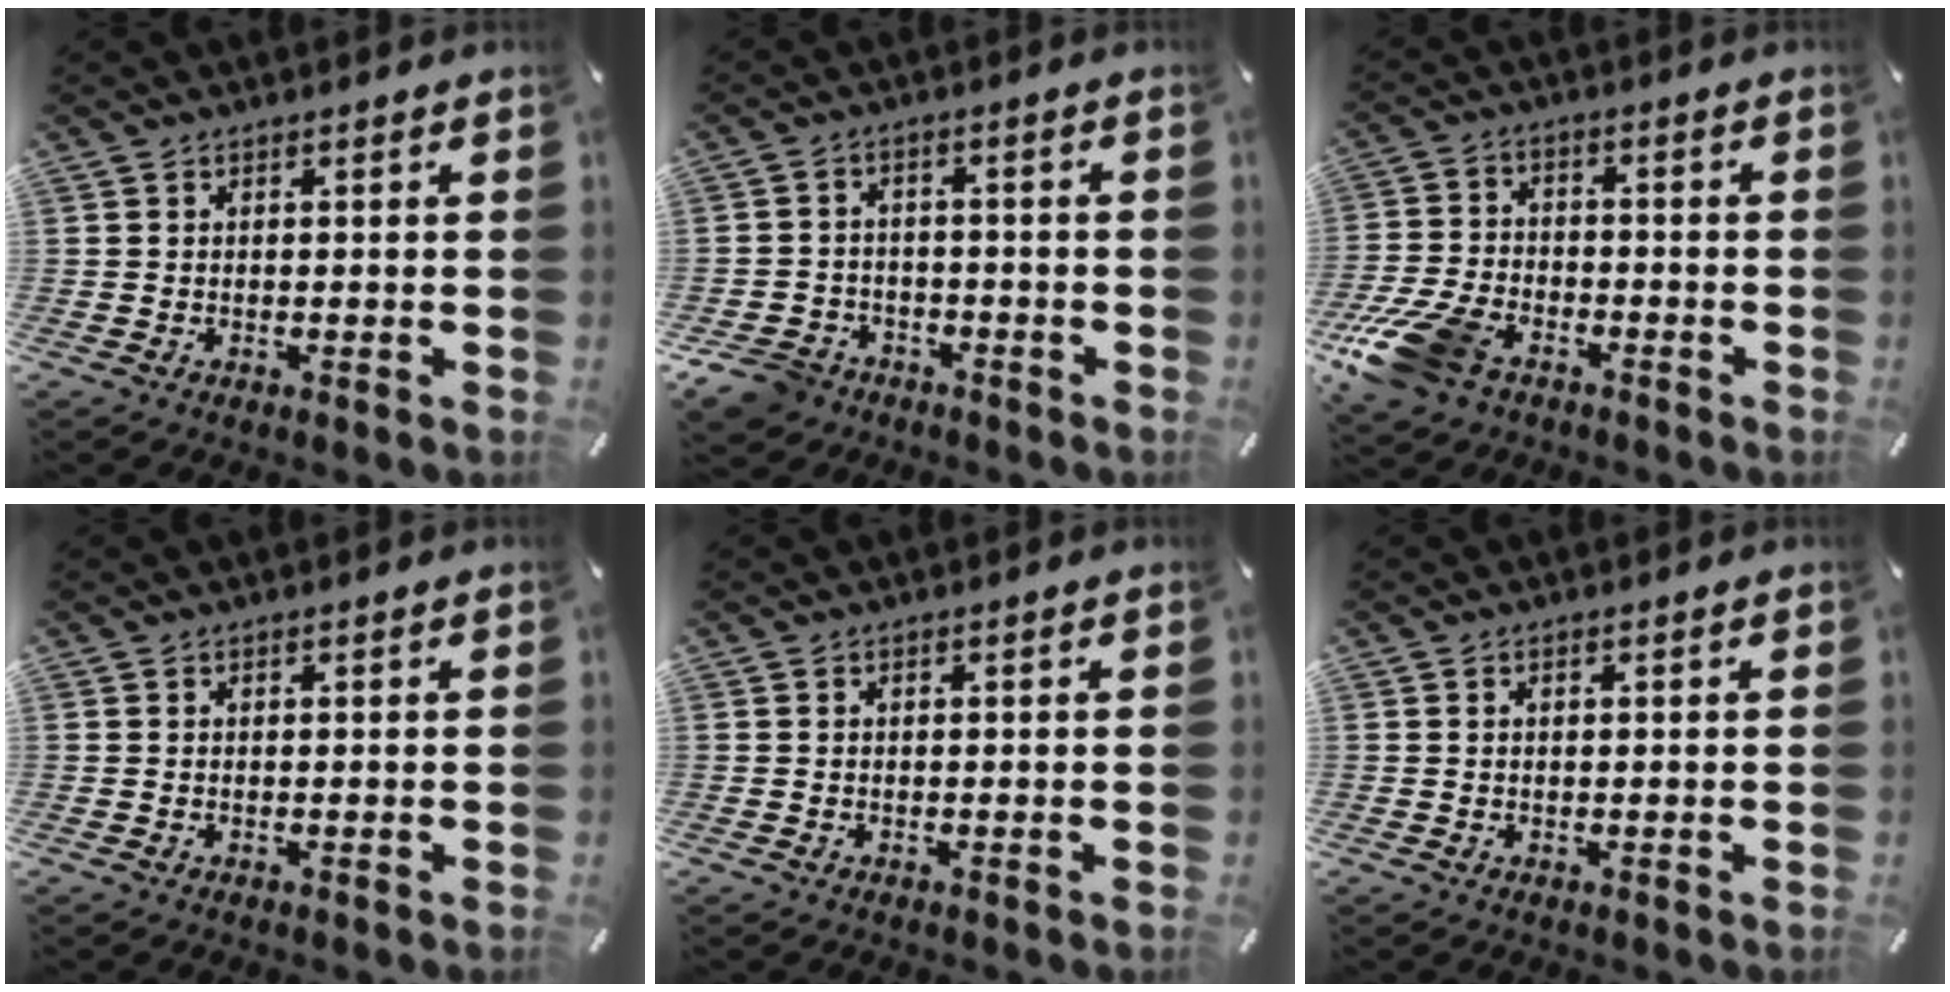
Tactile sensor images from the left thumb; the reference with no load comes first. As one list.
[{"total": 6.6, "force": [-4.5, 4.4, 1.8], "torque": [-0.045, 0.027, -0.089]}, {"total": 12.3, "force": [-7.4, 7.2, 6.8], "torque": [-0.141, 0.035, -0.138]}, {"total": 0.0}, {"total": 0.0}, {"total": 0.7, "force": [0.1, 0.4, 0.5], "torque": [-0.011, 0.002, 0.002]}]